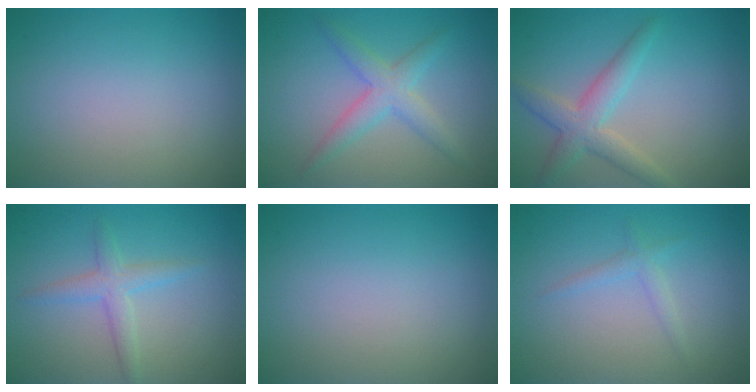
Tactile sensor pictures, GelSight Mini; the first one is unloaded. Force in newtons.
{"total": 2.3, "press": 2.3, "slide": 0.1}
{"total": 3.5, "press": 3.5, "slide": 0.2}
{"total": 2.3, "press": 2.3, "slide": 0.0}
{"total": 0.0}
{"total": 1.3, "press": 1.3, "slide": 0.1}